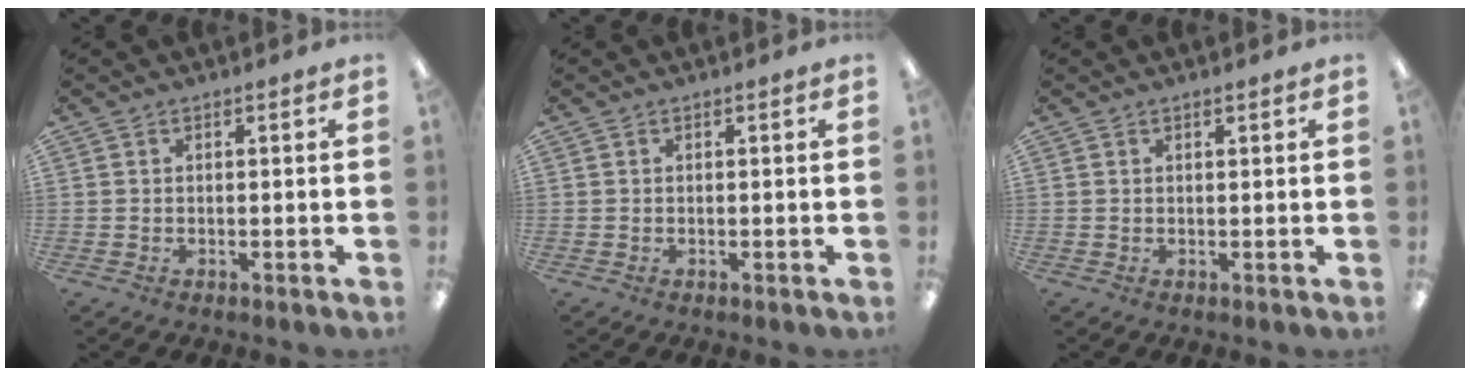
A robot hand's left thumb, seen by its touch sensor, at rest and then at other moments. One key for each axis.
{"total": 0.0}
{"total": 0.9, "fx": 0.7, "fy": 0.3, "fz": 0.4, "tx": -0.001, "ty": -0.003, "tz": 0.011}